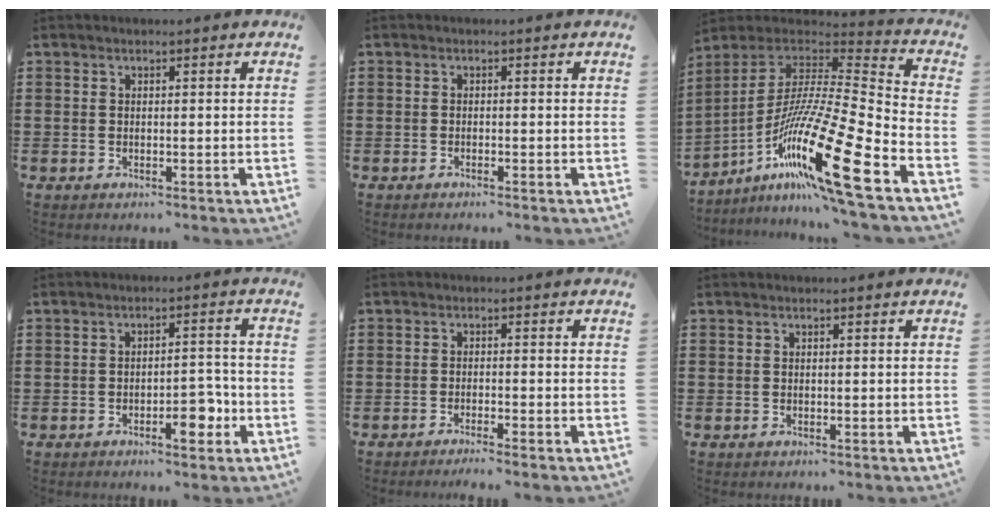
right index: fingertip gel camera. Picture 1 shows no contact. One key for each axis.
{"total": 0.6, "fx": -0.6, "fy": -0.1, "fz": 0.2, "tx": -0.004, "ty": -0.001, "tz": -0.012}
{"total": 21.5, "fx": -11.7, "fy": 2.3, "fz": 18.0, "tx": -0.352, "ty": 0.005, "tz": -0.217}
{"total": 5.0, "fx": -2.5, "fy": 2.0, "fz": 3.8, "tx": -0.051, "ty": 0.007, "tz": -0.046}
{"total": 1.7, "fx": -1.5, "fy": -0.3, "fz": 0.5, "tx": -0.009, "ty": 0.001, "tz": -0.030}
{"total": 0.0}